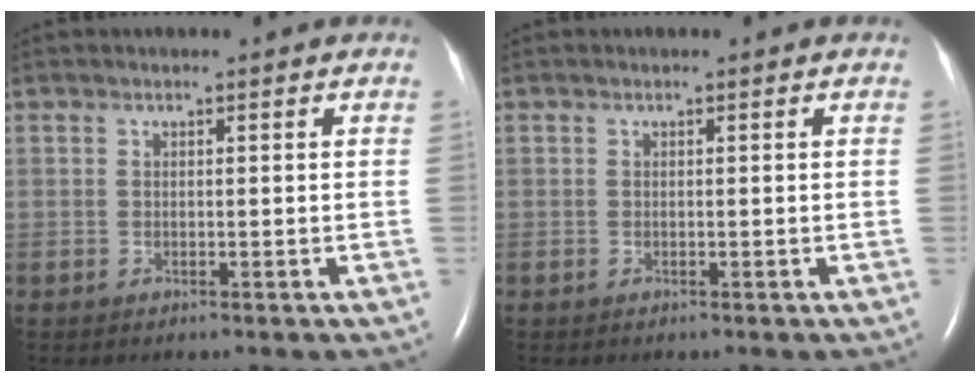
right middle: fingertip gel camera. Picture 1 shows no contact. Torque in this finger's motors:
{"motor_torque": [0.21, -0.21, -0.69, -0.19]}